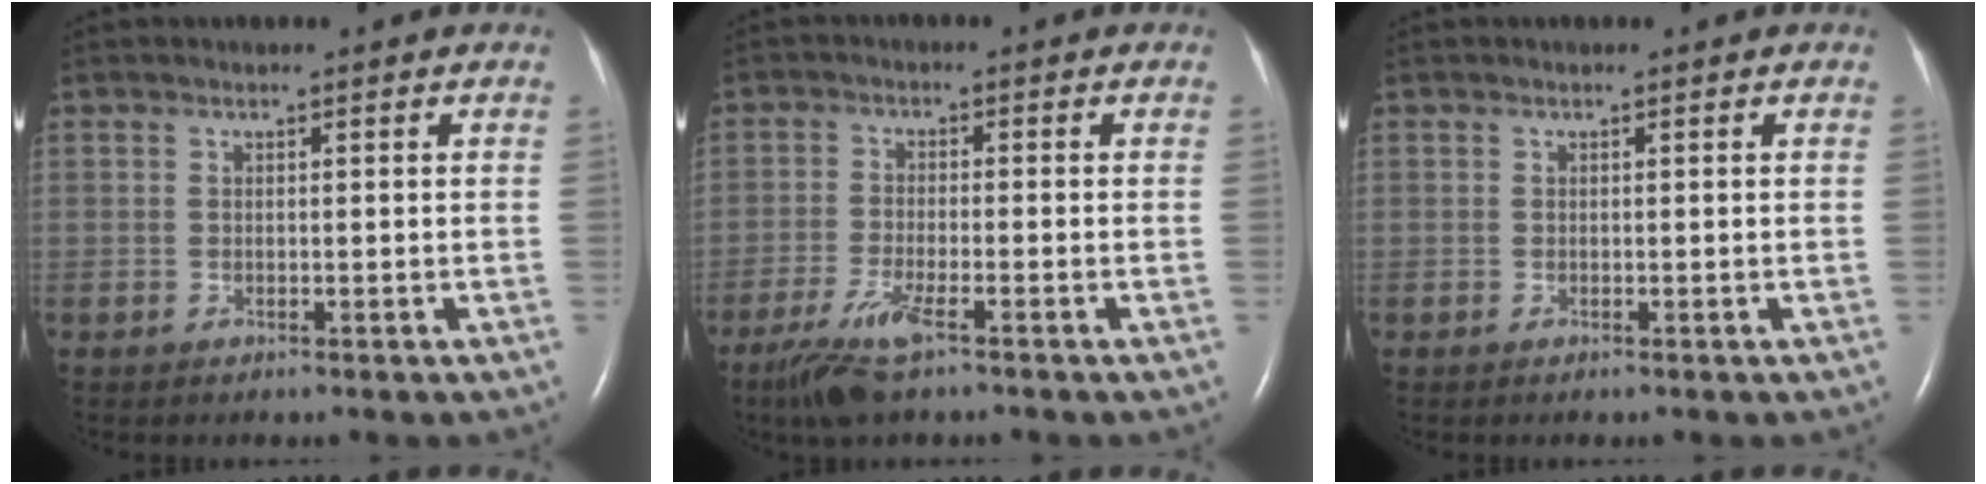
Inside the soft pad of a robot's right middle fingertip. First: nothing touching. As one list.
[{"total": 6.2, "force": [-4.1, 0.8, 4.6], "torque": [-0.106, -0.016, -0.075]}, {"total": 0.0}]